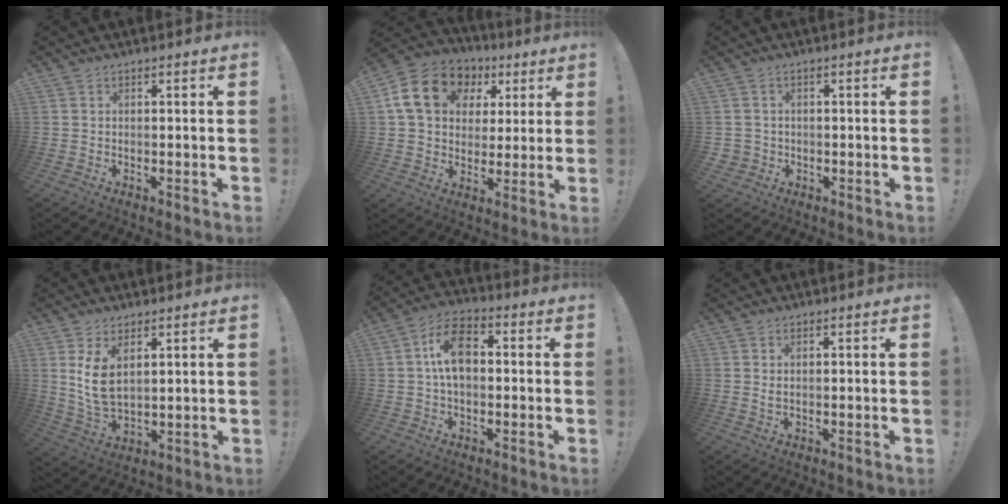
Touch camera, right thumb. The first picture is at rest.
{"total": 18.2, "force": [6.8, 13.8, 9.7], "torque": [-0.154, -0.007, 0.139]}
{"total": 2.6, "force": [-0.1, 2.5, 0.6], "torque": [-0.010, 0.003, 0.001]}
{"total": 8.6, "force": [3.6, 4.7, 6.3], "torque": [-0.127, -0.019, 0.068]}
{"total": 10.8, "force": [0.6, 6.9, 8.2], "torque": [-0.145, 0.017, 0.013]}
{"total": 1.2, "force": [0.4, 0.5, 1.1], "torque": [-0.021, 0.000, 0.007]}